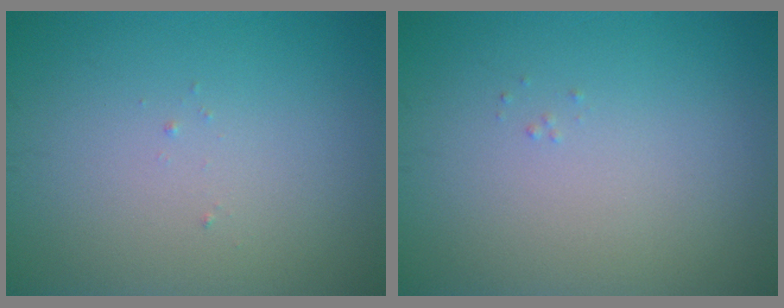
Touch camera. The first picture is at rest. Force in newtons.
{"total": 0.0}